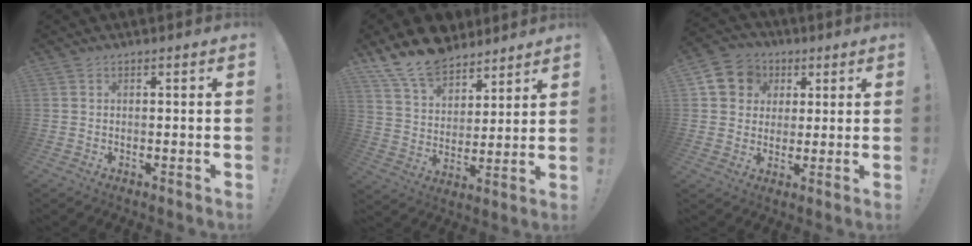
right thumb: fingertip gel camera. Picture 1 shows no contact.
{"total": 13.8, "force": [11.3, 6.9, 4.0], "torque": [-0.086, -0.081, 0.216]}
{"total": 9.6, "force": [3.0, 8.6, 2.9], "torque": [-0.039, -0.010, 0.062]}